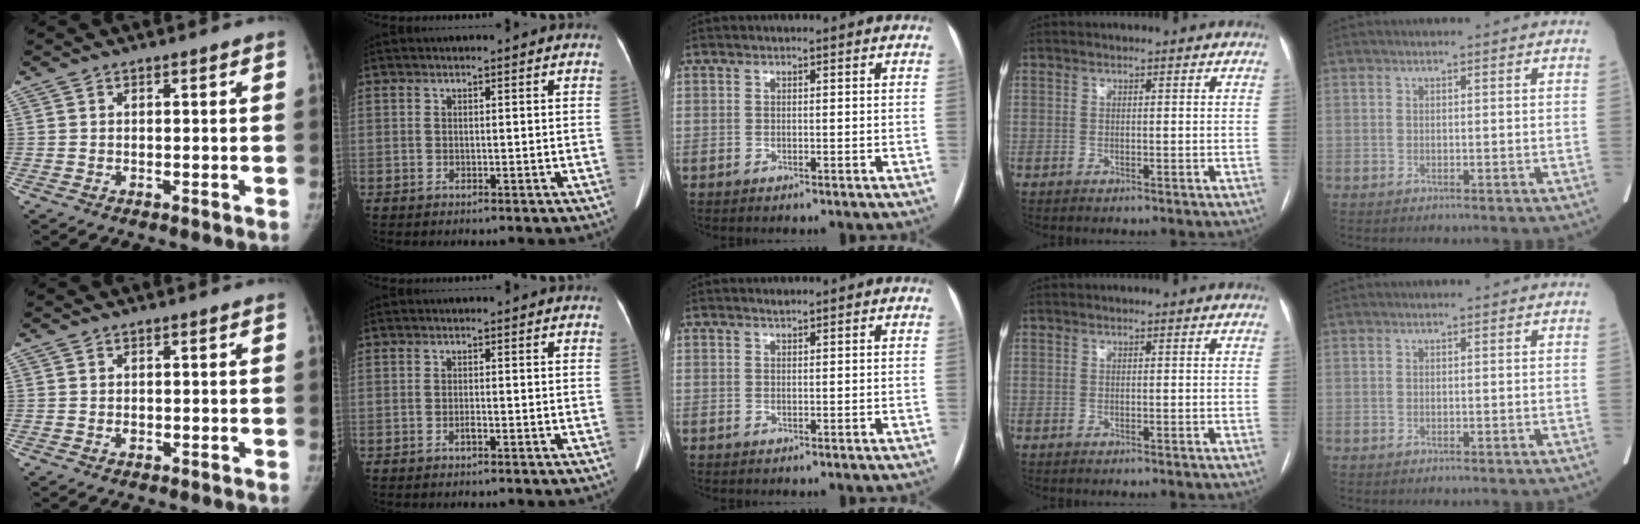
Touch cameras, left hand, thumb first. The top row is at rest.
{"thumb": {"total": 0.7, "force": [-0.3, 0.6, 0.4], "torque": [-0.003, 0.001, -0.003]}, "index": {"total": 0.7, "force": [-0.4, 0.0, 0.5], "torque": [-0.012, -0.001, -0.006]}, "middle": {"total": 0.6, "force": [0.5, 0.0, 0.1], "torque": [-0.005, 0.001, 0.012]}}